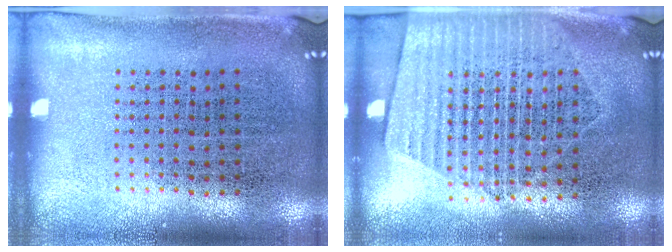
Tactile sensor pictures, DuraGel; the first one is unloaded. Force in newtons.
{"total": 1.7, "press": 1.5, "slide": 0.7}